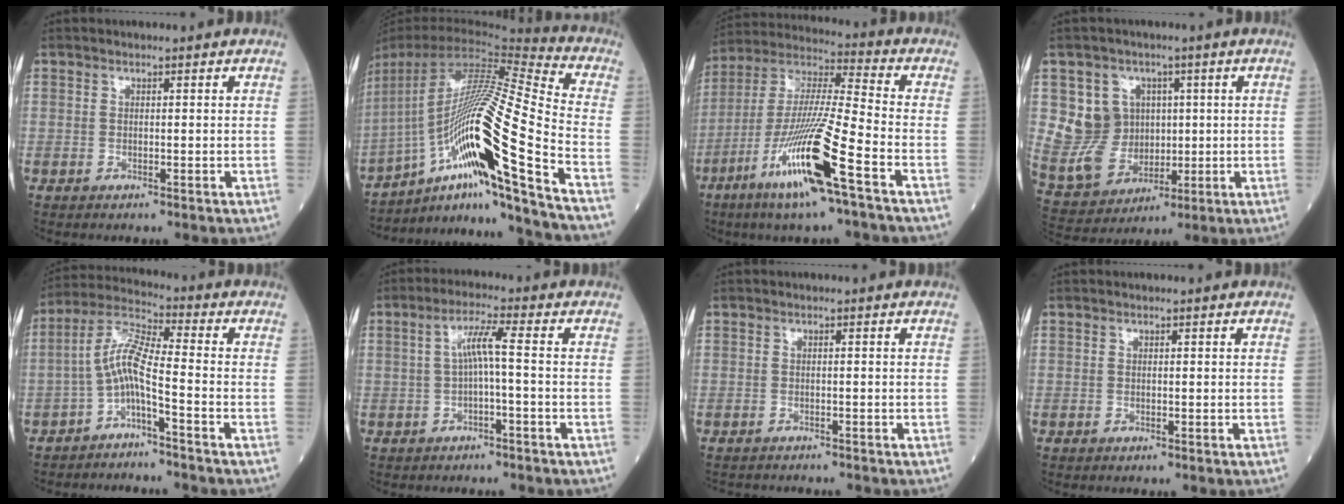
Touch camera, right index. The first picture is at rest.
{"total": 24.2, "force": [-11.7, -0.8, 21.2], "torque": [-0.386, -0.010, -0.207]}
{"total": 17.2, "force": [-8.1, -0.1, 15.1], "torque": [-0.312, -0.030, -0.158]}
{"total": 10.3, "force": [2.2, 9.5, 3.4], "torque": [-0.083, 0.025, 0.060]}
{"total": 6.5, "force": [-2.9, 0.5, 5.8], "torque": [-0.121, 0.021, -0.060]}
{"total": 4.3, "force": [-0.2, 0.0, 4.3], "torque": [-0.080, 0.019, -0.001]}
{"total": 4.4, "force": [-4.2, 1.0, 1.1], "torque": [-0.011, -0.006, -0.058]}
{"total": 0.0}